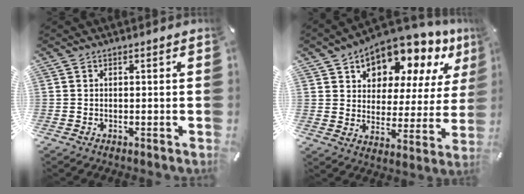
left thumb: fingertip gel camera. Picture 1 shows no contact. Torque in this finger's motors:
{"motor_torque": [2.84, 2.17, 1.51, -1.26, 0.18]}